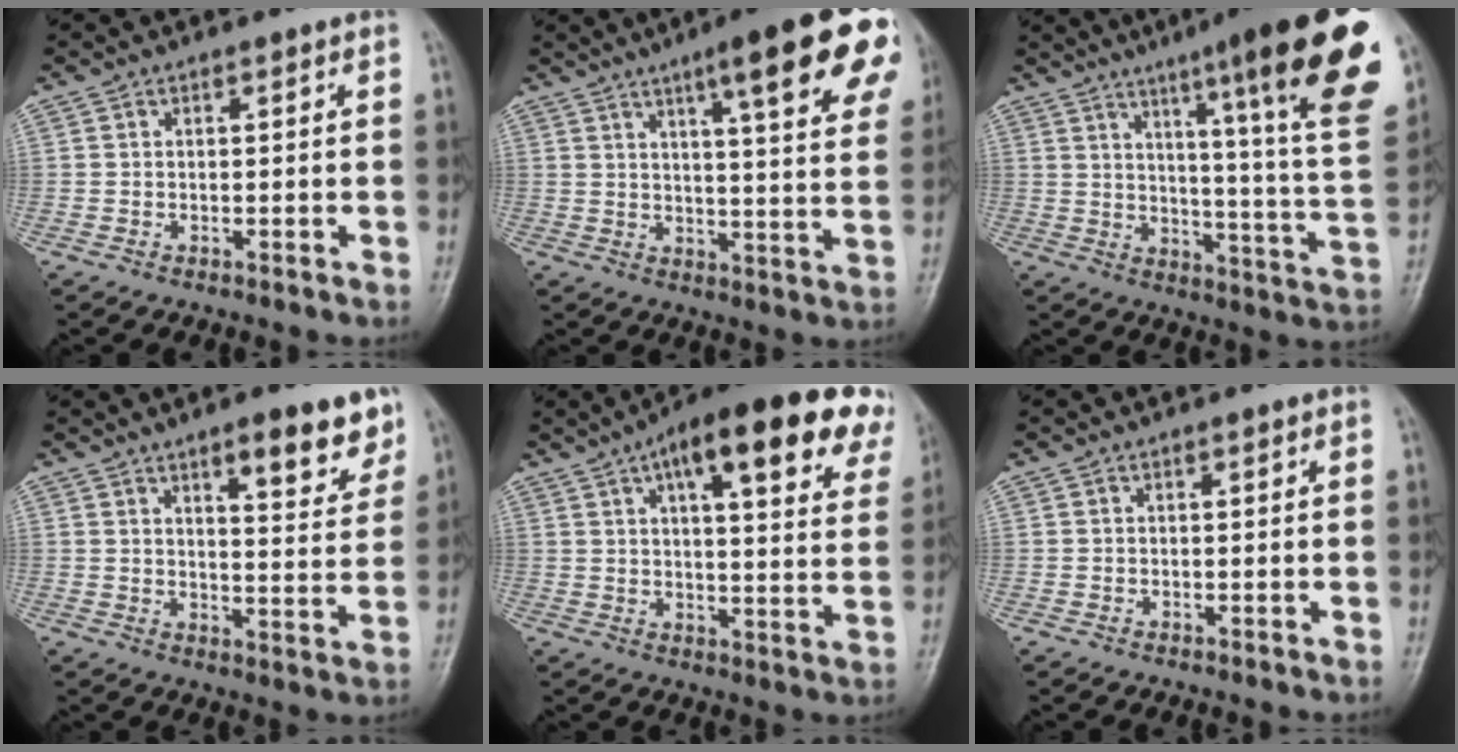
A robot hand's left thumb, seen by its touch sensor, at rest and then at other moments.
{"total": 20.0, "force": [10.2, 3.9, 16.8], "torque": [-0.203, -0.026, 0.130]}
{"total": 26.9, "force": [15.4, 2.8, 21.9], "torque": [-0.268, -0.062, 0.206]}
{"total": 10.1, "force": [6.7, 2.9, 7.0], "torque": [-0.070, -0.041, 0.095]}
{"total": 23.7, "force": [13.0, 7.6, 18.3], "torque": [-0.231, -0.008, 0.166]}
{"total": 0.0}